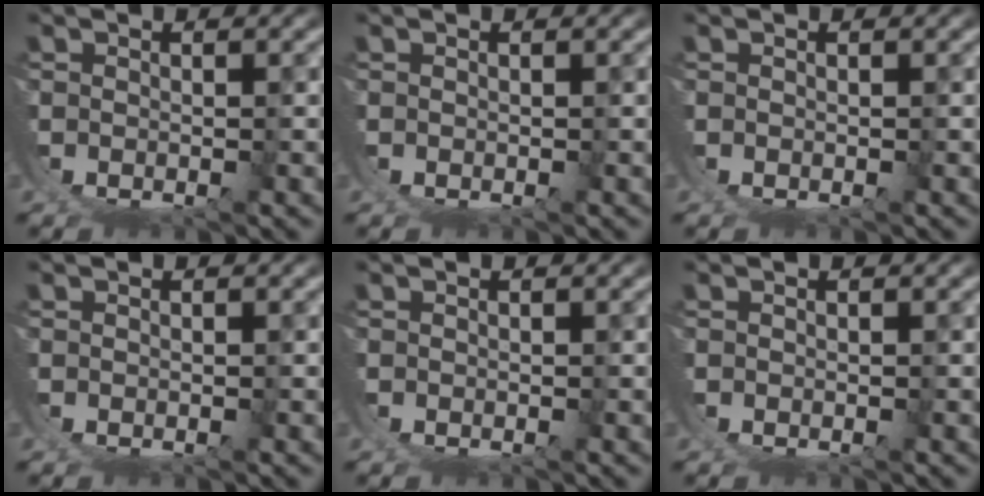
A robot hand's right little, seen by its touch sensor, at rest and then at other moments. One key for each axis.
{"total": 0.0}
{"total": 0.0}
{"total": 0.0}
{"total": 0.0}
{"total": 0.0}